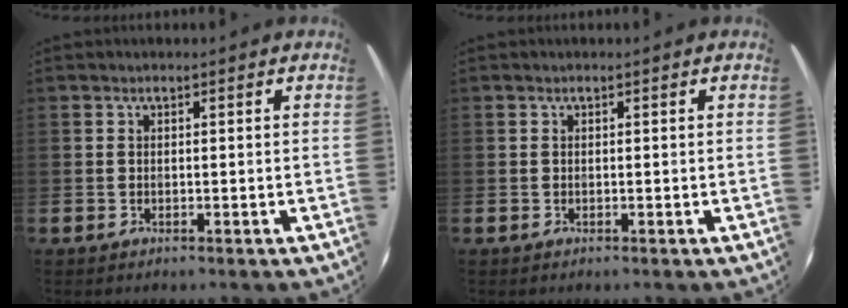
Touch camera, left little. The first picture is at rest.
{"total": 0.0}